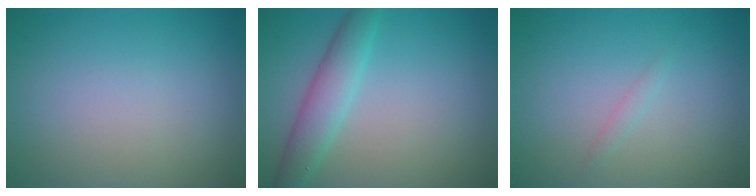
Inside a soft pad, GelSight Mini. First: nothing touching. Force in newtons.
{"total": 3.3, "press": 3.3, "slide": 0.1}
{"total": 0.7, "press": 0.7, "slide": 0.0}